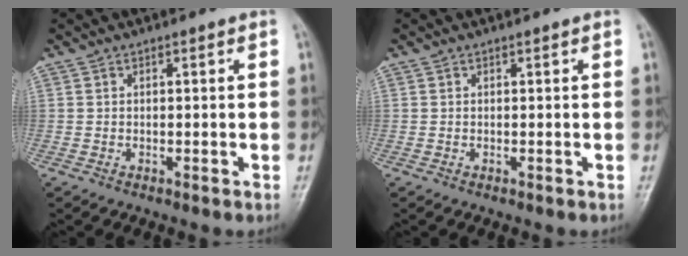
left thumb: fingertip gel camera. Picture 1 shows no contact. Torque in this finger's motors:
{"motor_torque": [0.00, 0.00, 0.02, -0.05, 0.00]}